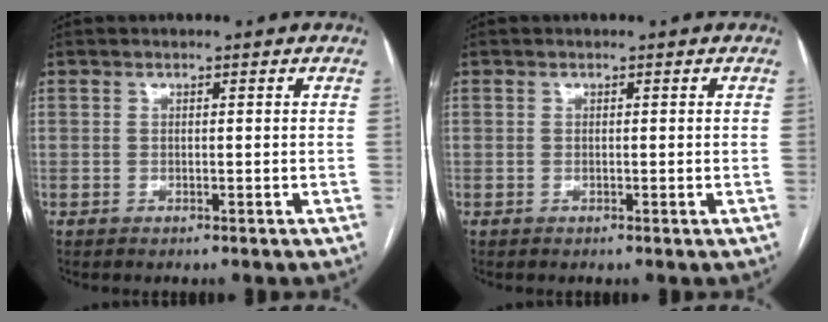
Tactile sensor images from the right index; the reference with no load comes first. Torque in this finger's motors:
{"motor_torque": [-0.11, 0.04, -0.02, -0.01]}